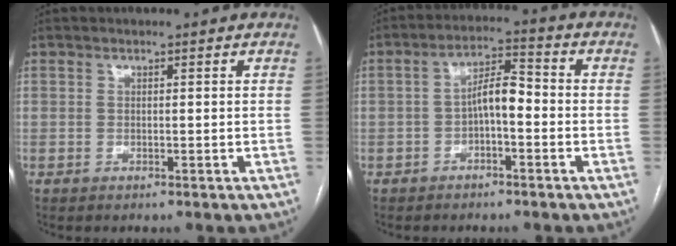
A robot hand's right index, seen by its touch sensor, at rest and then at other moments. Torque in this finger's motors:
{"motor_torque": [0.81, -0.40, 0.42, 0.10]}